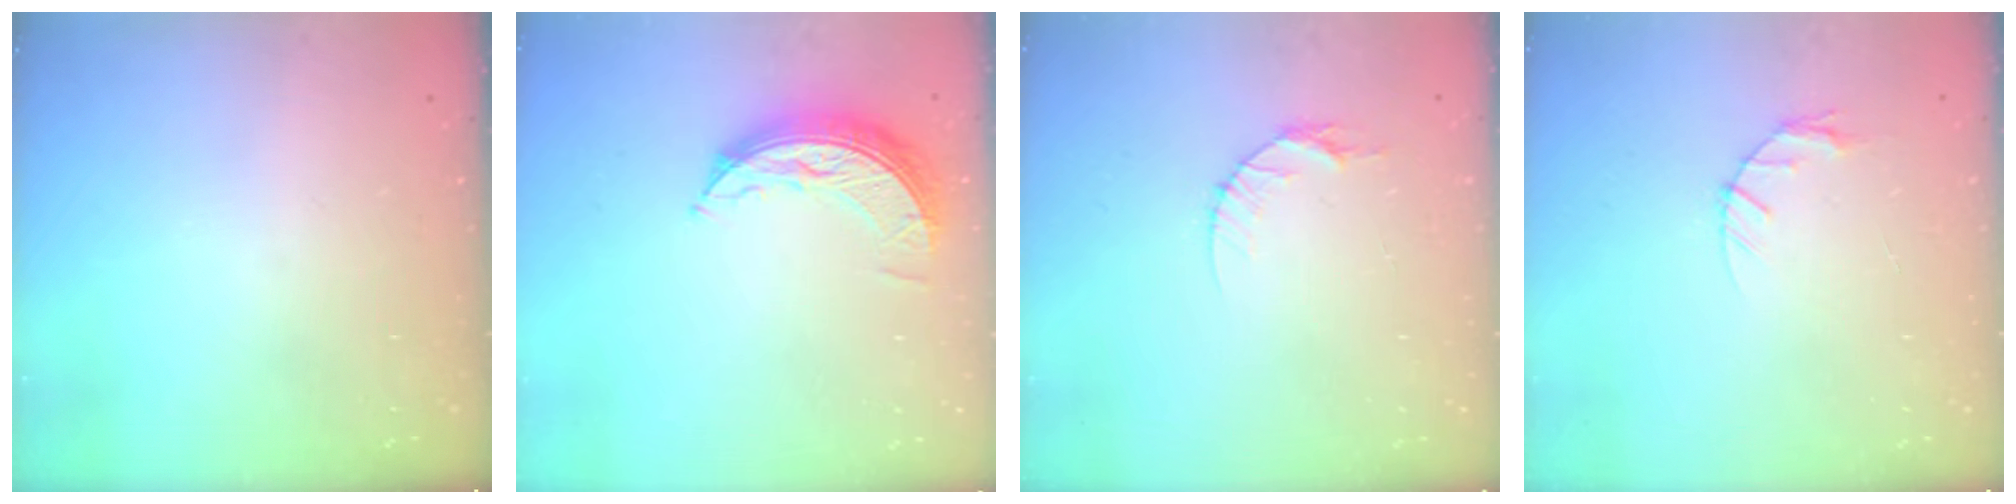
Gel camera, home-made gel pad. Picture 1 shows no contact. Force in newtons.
{"total": 8.4, "press": 8.4, "slide": 0.2}
{"total": 5.3, "press": 5.2, "slide": 0.5}
{"total": 3.3, "press": 3.2, "slide": 0.5}